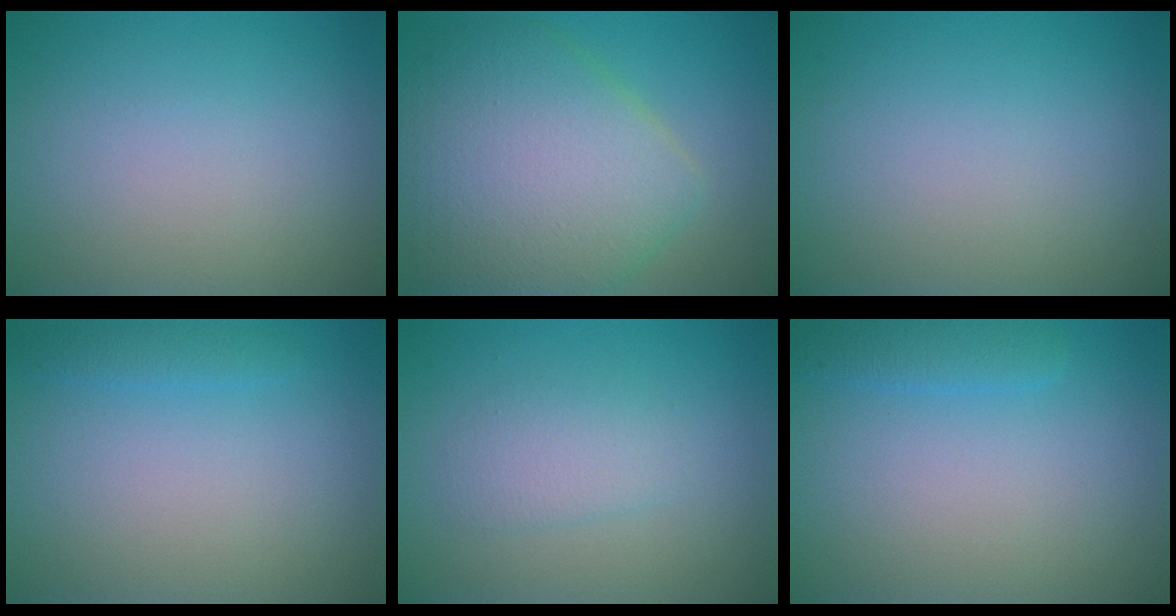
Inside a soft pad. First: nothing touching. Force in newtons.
{"total": 9.7, "press": 9.7, "slide": 0.4}
{"total": 0.0}
{"total": 1.2, "press": 1.2, "slide": 0.1}
{"total": 2.1, "press": 2.1, "slide": 0.1}
{"total": 1.5, "press": 1.5, "slide": 0.2}